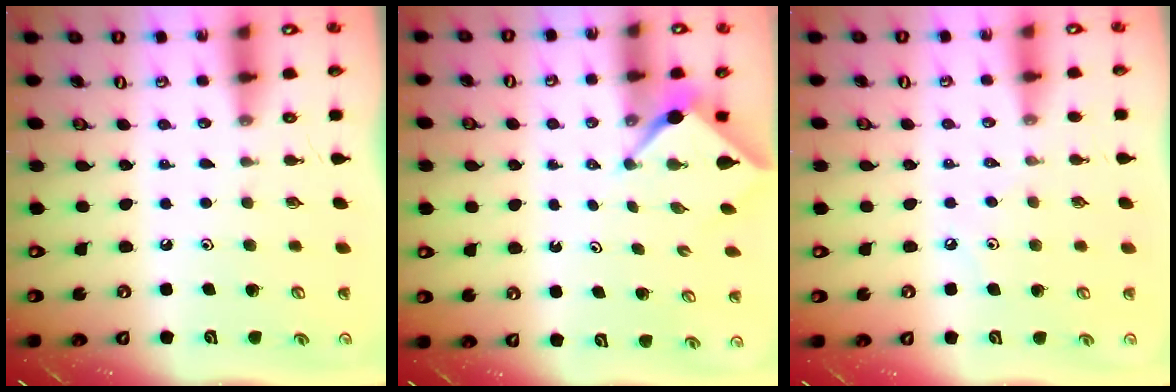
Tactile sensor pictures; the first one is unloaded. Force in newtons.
{"total": 2.5, "press": 2.5, "slide": 0.3}
{"total": 3.7, "press": 3.7, "slide": 0.5}